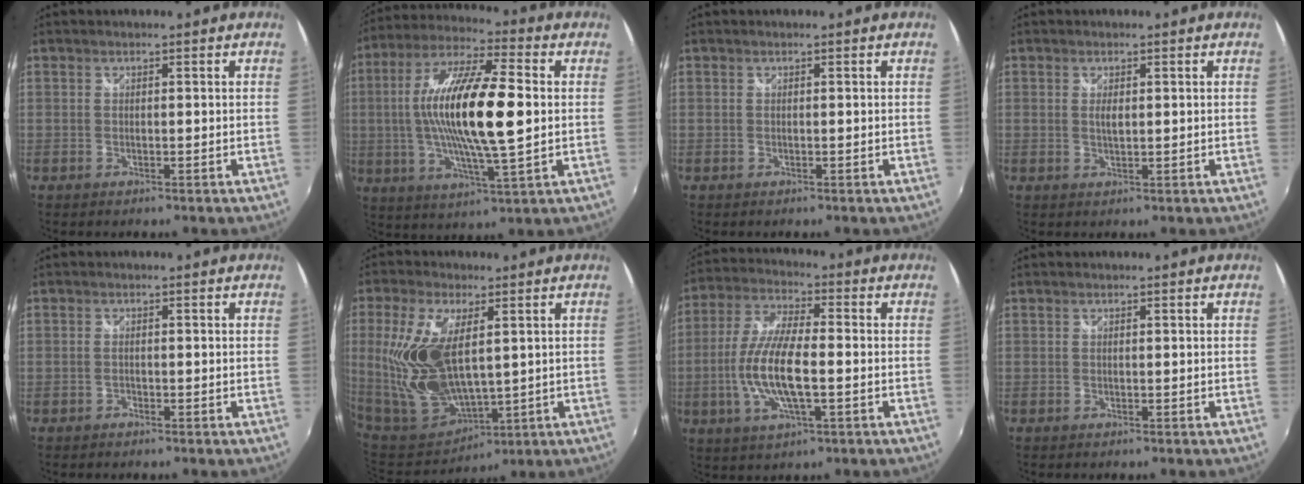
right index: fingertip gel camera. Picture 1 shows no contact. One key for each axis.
{"total": 19.5, "fx": 0.7, "fy": 3.9, "fz": 19.1, "tx": -0.357, "ty": 0.004, "tz": 0.004}
{"total": 0.0}
{"total": 1.7, "fx": 0.3, "fy": 0.7, "fz": 1.4, "tx": -0.026, "ty": -0.002, "tz": 0.005}
{"total": 0.8, "fx": -0.5, "fy": 0.5, "fz": 0.4, "tx": -0.008, "ty": 0.000, "tz": -0.010}
{"total": 17.6, "fx": 3.2, "fy": 8.8, "fz": 14.9, "tx": -0.308, "ty": -0.009, "tz": 0.083}
{"total": 12.9, "fx": -2.4, "fy": 4.0, "fz": 12.0, "tx": -0.250, "ty": -0.004, "tz": -0.048}
{"total": 0.0}